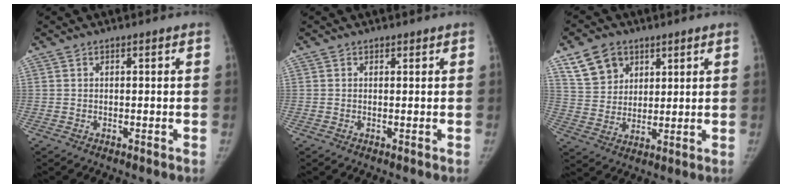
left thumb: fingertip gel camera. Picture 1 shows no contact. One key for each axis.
{"total": 0.0}
{"total": 8.8, "fx": 5.1, "fy": 6.5, "fz": 3.0, "tx": -0.028, "ty": -0.022, "tz": 0.102}